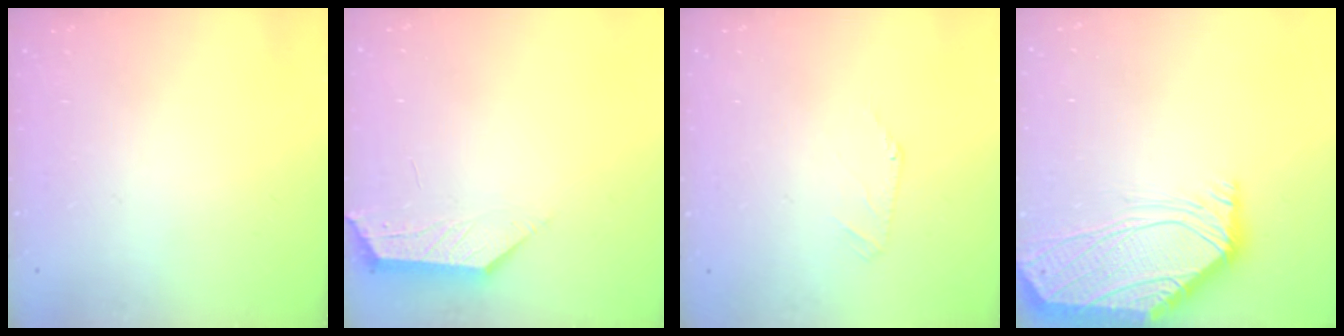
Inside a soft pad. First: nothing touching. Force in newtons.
{"total": 2.0, "press": 2.0, "slide": 0.4}
{"total": 2.3, "press": 2.2, "slide": 0.5}
{"total": 1.3, "press": 1.2, "slide": 0.4}